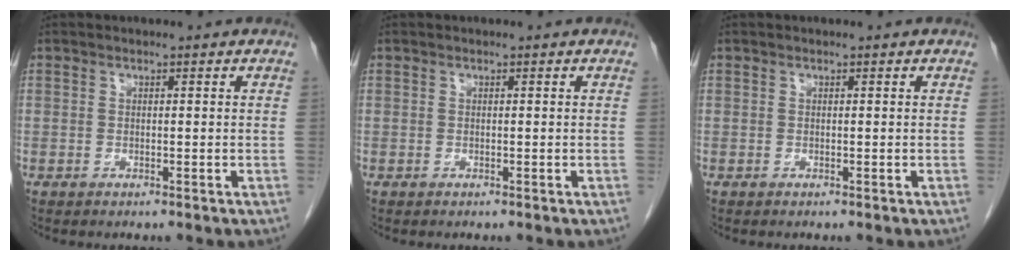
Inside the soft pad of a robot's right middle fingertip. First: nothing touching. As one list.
[{"total": 0.0}, {"total": 0.0}]